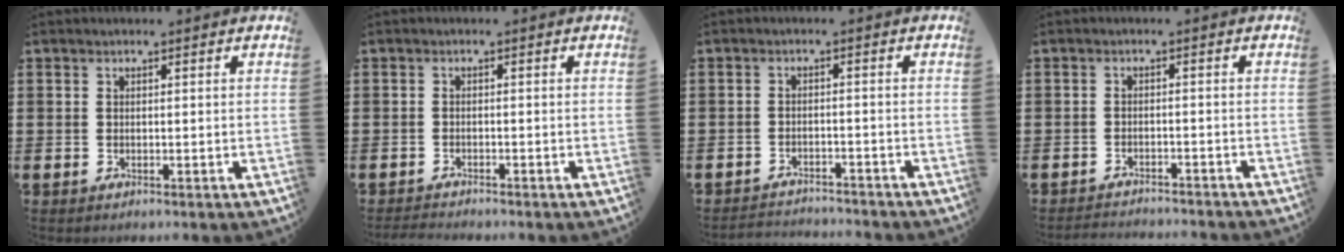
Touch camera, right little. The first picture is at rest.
{"total": 1.1, "force": [-1.1, 0.0, 0.1], "torque": [-0.005, 0.000, -0.022]}
{"total": 2.1, "force": [-2.1, 0.0, -0.2], "torque": [-0.003, 0.002, -0.046]}
{"total": 1.8, "force": [-1.8, -0.1, -0.1], "torque": [-0.003, 0.004, -0.039]}